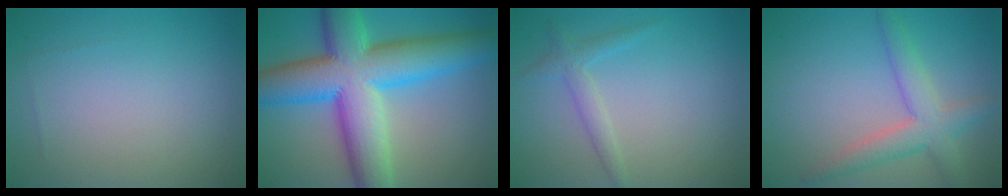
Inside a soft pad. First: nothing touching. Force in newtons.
{"total": 13.3, "press": 13.3, "slide": 0.1}
{"total": 1.9, "press": 1.9, "slide": 0.2}
{"total": 4.1, "press": 4.1, "slide": 0.2}